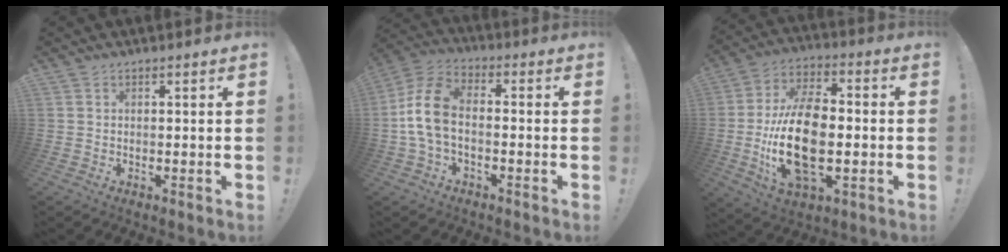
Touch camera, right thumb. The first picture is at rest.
{"total": 11.5, "force": [-0.9, 6.8, 9.3], "torque": [-0.205, 0.015, -0.010]}
{"total": 20.8, "force": [-2.9, 11.3, 17.2], "torque": [-0.338, 0.003, -0.049]}